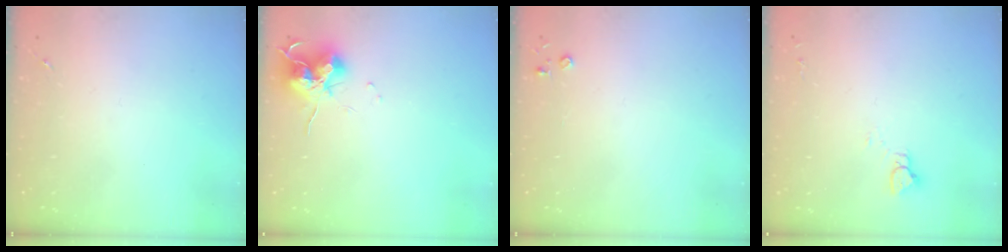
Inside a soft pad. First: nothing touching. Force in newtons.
{"total": 12.2, "press": 12.1, "slide": 1.3}
{"total": 2.8, "press": 2.8, "slide": 0.3}
{"total": 3.9, "press": 3.9, "slide": 0.4}